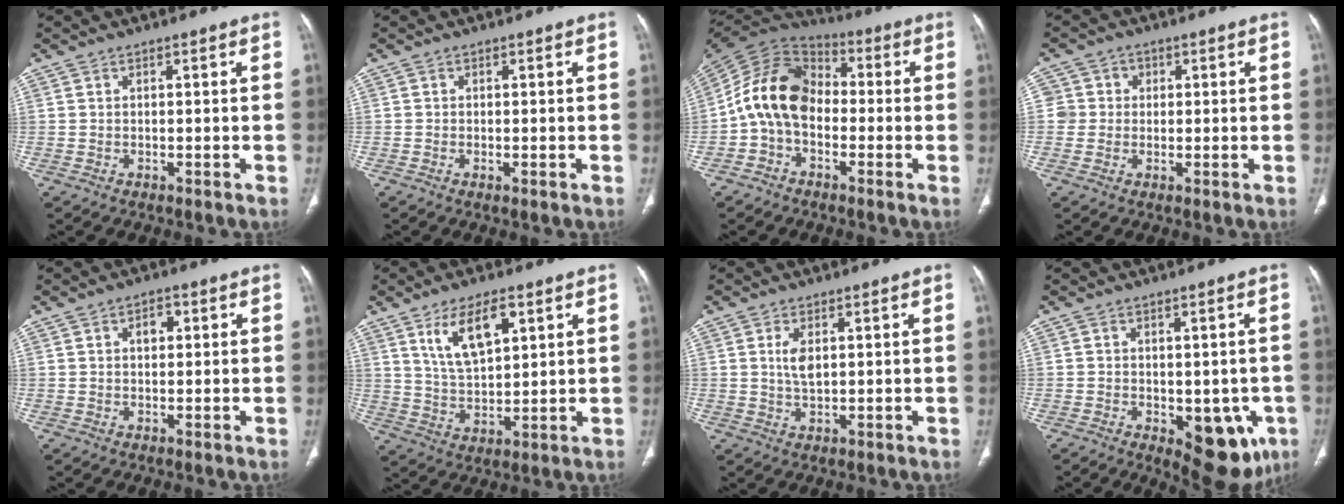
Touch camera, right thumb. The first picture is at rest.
{"total": 0.7, "force": [-0.2, 0.2, 0.6], "torque": [-0.015, -0.004, -0.004]}
{"total": 13.9, "force": [-1.8, 10.0, 9.5], "torque": [-0.166, 0.045, -0.047]}
{"total": 4.2, "force": [0.6, 4.2, 0.2], "torque": [0.031, 0.007, 0.008]}
{"total": 3.0, "force": [1.0, 1.9, 2.2], "torque": [-0.027, 0.003, 0.014]}
{"total": 10.6, "force": [5.1, 4.6, 8.1], "torque": [-0.133, -0.022, 0.106]}
{"total": 3.8, "force": [1.0, 1.8, 3.2], "torque": [-0.060, -0.006, 0.023]}
{"total": 11.9, "force": [-4.2, 6.4, 9.2], "torque": [-0.078, -0.001, -0.041]}